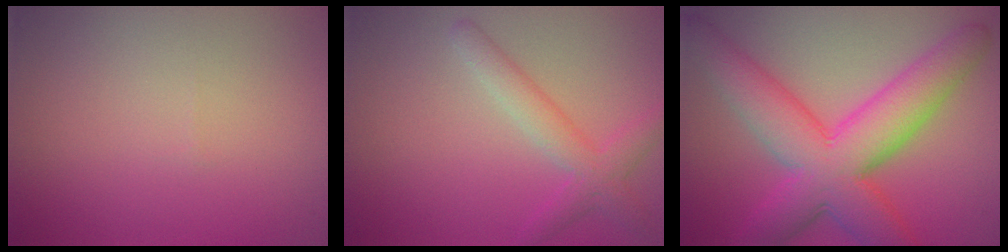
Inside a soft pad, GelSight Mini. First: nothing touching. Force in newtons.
{"total": 1.9, "press": 1.9, "slide": 0.2}
{"total": 9.6, "press": 9.6, "slide": 0.2}